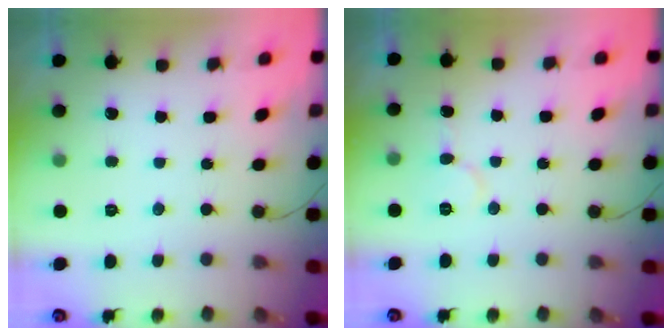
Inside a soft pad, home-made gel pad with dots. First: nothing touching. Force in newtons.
{"total": 5.7, "press": 5.6, "slide": 0.6}